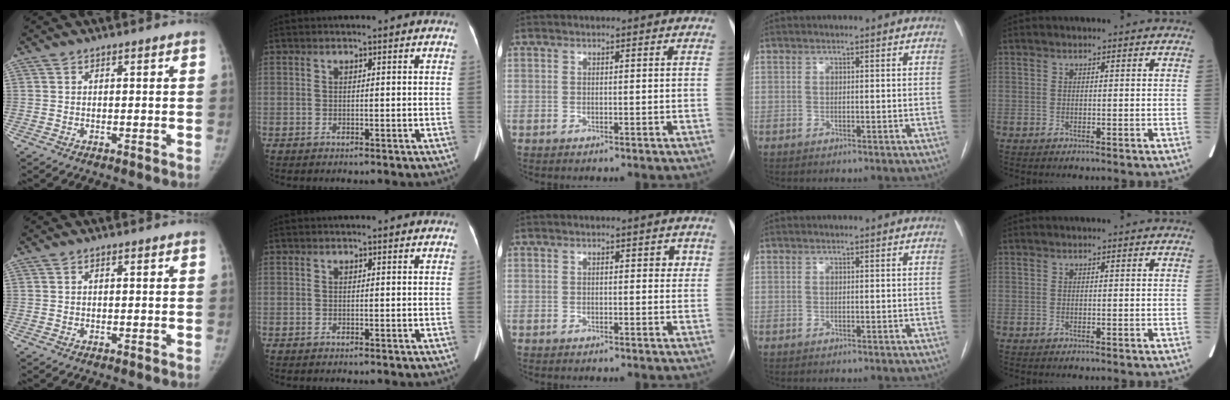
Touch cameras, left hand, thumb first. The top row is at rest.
{"index": {"total": 1.7, "force": [1.5, 0.3, 0.7], "torque": [-0.005, 0.003, 0.013]}, "middle": {"total": 2.8, "force": [1.0, 1.4, 2.2], "torque": [-0.025, 0.008, 0.008]}}